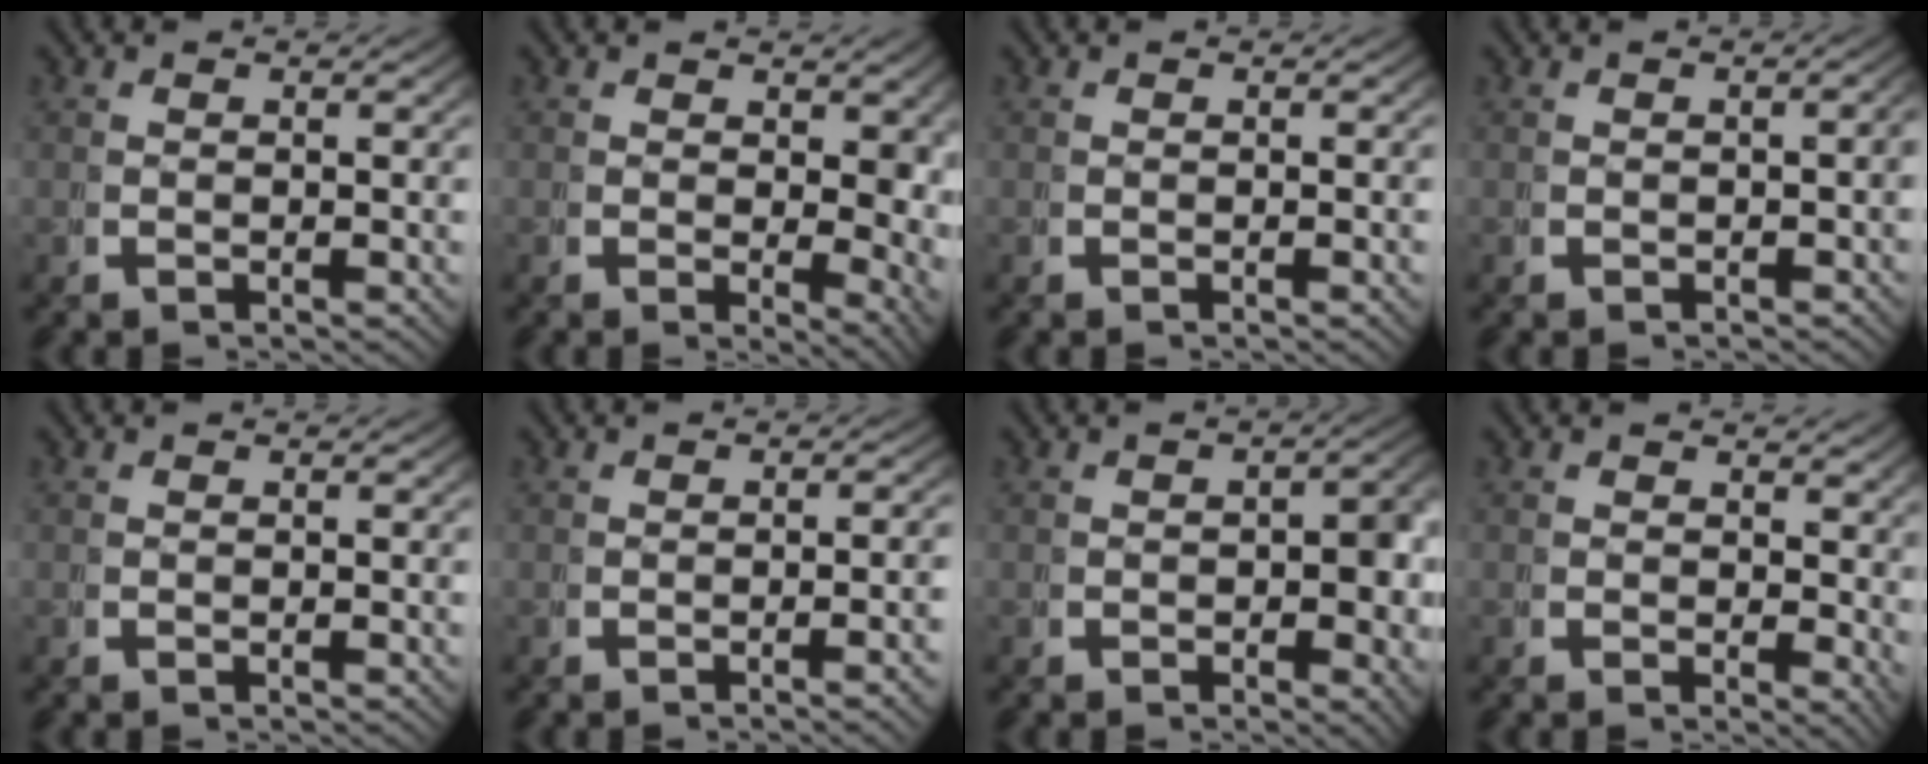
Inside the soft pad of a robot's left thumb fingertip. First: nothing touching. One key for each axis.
{"total": 4.3, "fx": 1.1, "fy": 2.5, "fz": 3.3, "tx": -0.051, "ty": -0.031, "tz": 0.029}
{"total": 0.0}
{"total": 1.4, "fx": -0.7, "fy": 0.5, "fz": 1.0, "tx": -0.012, "ty": -0.001, "tz": -0.012}
{"total": 0.0}
{"total": 2.1, "fx": -0.8, "fy": 0.1, "fz": 1.9, "tx": -0.026, "ty": 0.009, "tz": -0.015}
{"total": 3.6, "fx": -0.4, "fy": 2.0, "fz": 3.0, "tx": -0.036, "ty": -0.009, "tz": -0.004}
{"total": 2.4, "fx": 1.2, "fy": 1.5, "fz": 1.5, "tx": -0.009, "ty": -0.007, "tz": 0.019}